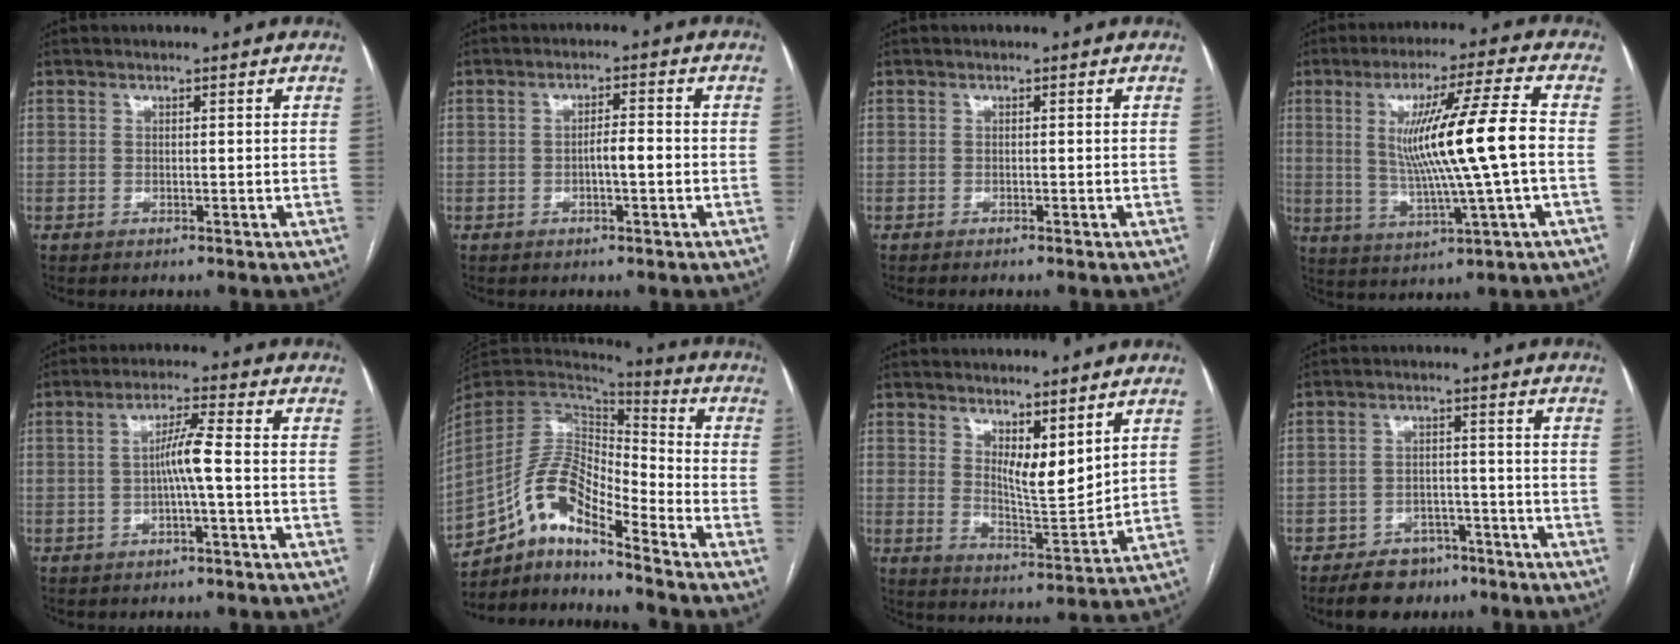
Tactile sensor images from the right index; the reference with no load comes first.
{"total": 3.0, "force": [-0.7, 0.5, 2.8], "torque": [-0.044, 0.004, -0.013]}
{"total": 0.8, "force": [-0.7, -0.2, 0.4], "torque": [-0.006, 0.000, -0.010]}
{"total": 13.8, "force": [0.6, -0.9, 13.8], "torque": [-0.243, 0.000, 0.012]}
{"total": 4.6, "force": [-0.7, -0.3, 4.6], "torque": [-0.083, 0.011, -0.013]}
{"total": 13.7, "force": [-8.9, 3.7, 9.8], "torque": [-0.190, 0.029, -0.162]}
{"total": 6.5, "force": [3.9, 1.7, 4.9], "torque": [-0.091, -0.020, 0.078]}
{"total": 7.4, "force": [-5.6, 4.3, 2.2], "torque": [-0.033, 0.006, -0.084]}